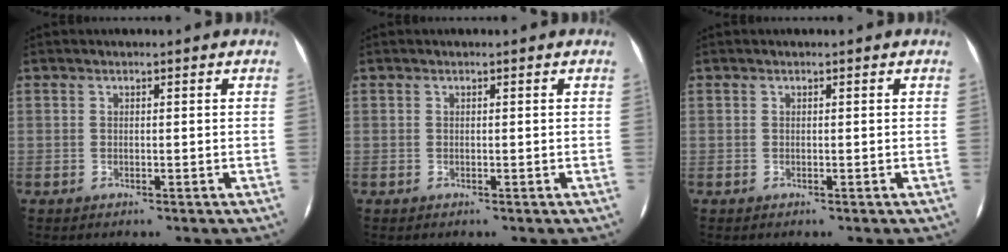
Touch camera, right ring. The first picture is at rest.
{"total": 0.0}
{"total": 0.0}